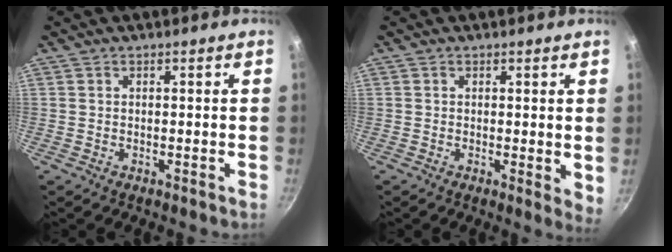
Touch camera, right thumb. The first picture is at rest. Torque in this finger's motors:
{"motor_torque": [-0.56, 0.19, -0.30, -0.04, 0.00]}